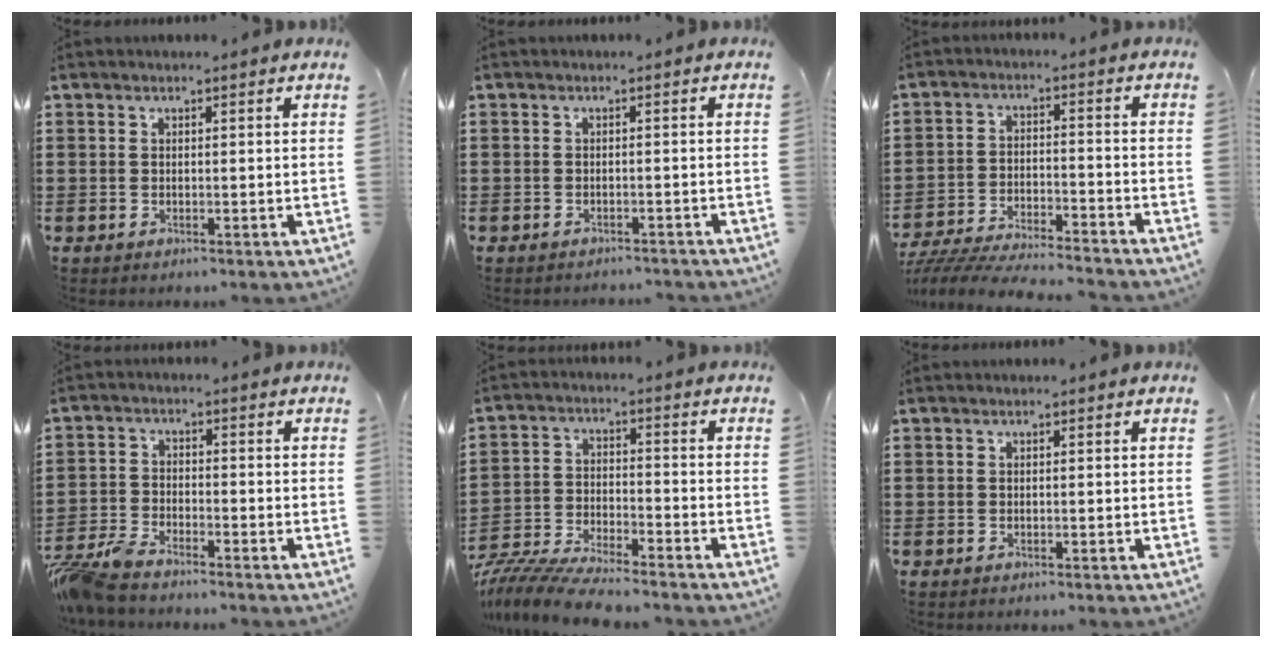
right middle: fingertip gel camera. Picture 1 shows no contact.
{"total": 1.3, "force": [-1.2, 0.2, -0.1], "torque": [-0.001, 0.004, -0.028]}
{"total": 5.7, "force": [-5.6, 0.4, 1.3], "torque": [-0.031, 0.000, -0.112]}
{"total": 5.1, "force": [-4.8, 0.6, 1.7], "torque": [-0.064, -0.012, -0.101]}
{"total": 7.2, "force": [-7.0, 0.2, 1.7], "torque": [-0.040, -0.001, -0.139]}
{"total": 0.0}